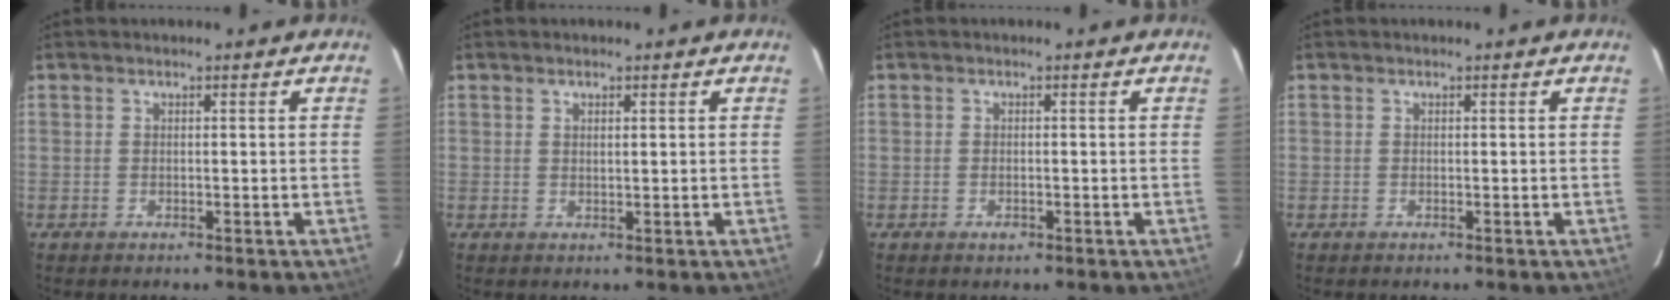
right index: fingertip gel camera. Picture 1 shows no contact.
{"total": 1.0, "force": [0.6, 0.0, 0.8], "torque": [-0.015, 0.001, 0.011]}
{"total": 1.2, "force": [-0.6, 0.8, 0.6], "torque": [-0.010, 0.000, -0.010]}
{"total": 0.0}